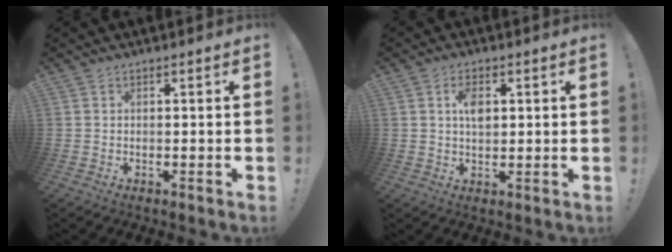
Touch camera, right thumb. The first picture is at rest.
{"total": 5.4, "force": [1.3, 3.3, 4.1], "torque": [-0.060, 0.000, 0.019]}